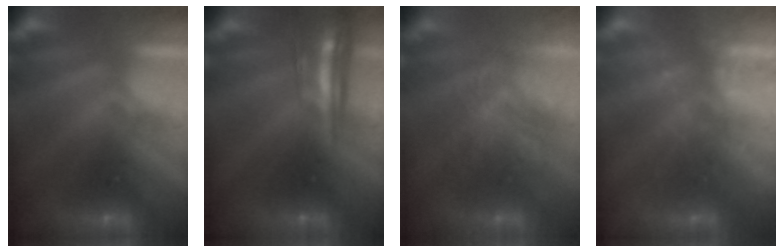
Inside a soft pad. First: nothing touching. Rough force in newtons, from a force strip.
{"total": 7.6}
{"total": 4.5}
{"total": 2.1}